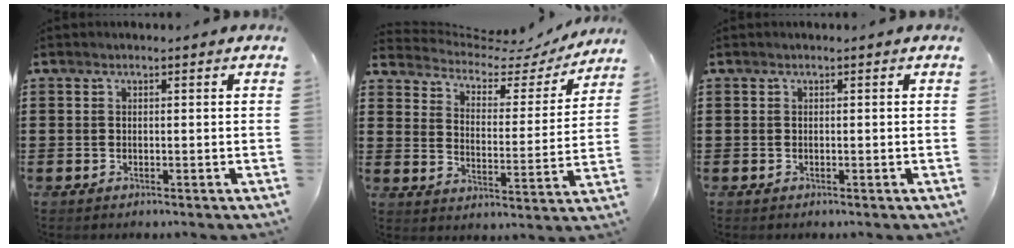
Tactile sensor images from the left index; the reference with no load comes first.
{"total": 4.3, "force": [3.9, 1.4, 1.1], "torque": [-0.039, -0.030, 0.058]}
{"total": 0.0}